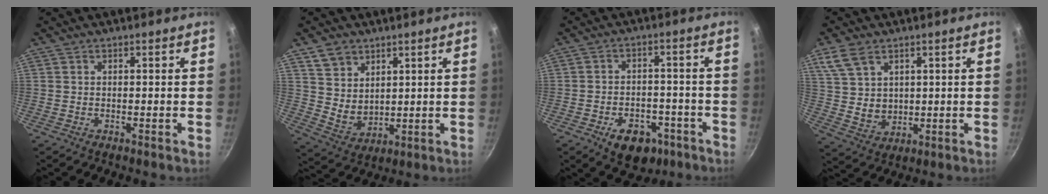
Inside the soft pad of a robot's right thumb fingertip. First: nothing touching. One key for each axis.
{"total": 8.1, "fx": 4.3, "fy": 6.0, "fz": 3.3, "tx": -0.032, "ty": -0.017, "tz": 0.093}
{"total": 8.0, "fx": -3.7, "fy": 5.2, "fz": 4.8, "tx": -0.042, "ty": 0.018, "tz": -0.043}
{"total": 8.4, "fx": 4.2, "fy": 5.8, "fz": 4.4, "tx": -0.068, "ty": -0.016, "tz": 0.093}